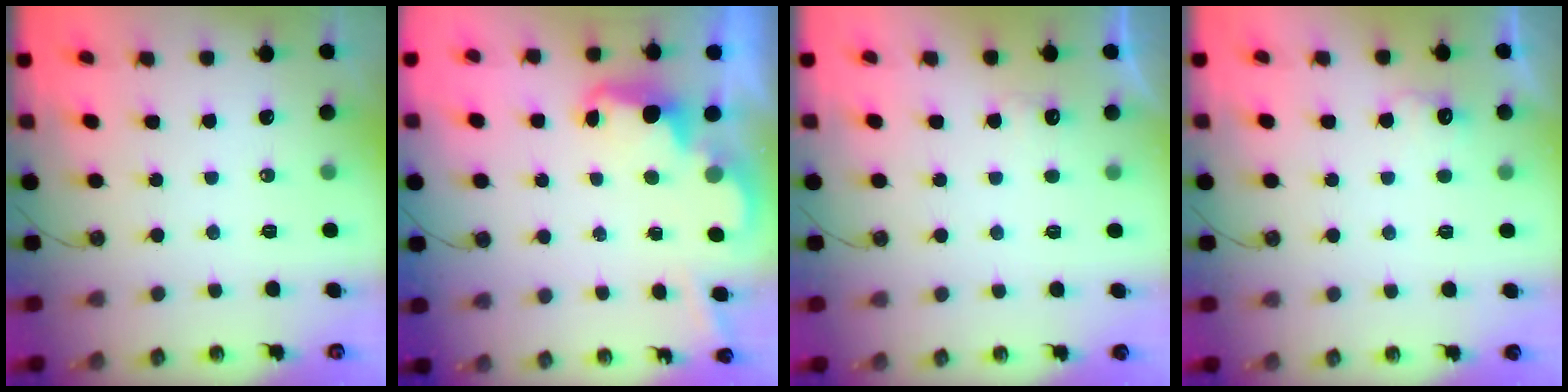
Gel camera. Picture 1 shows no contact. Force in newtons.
{"total": 2.4, "press": 2.3, "slide": 0.5}
{"total": 3.6, "press": 3.5, "slide": 1.1}
{"total": 5.8, "press": 5.7, "slide": 1.2}